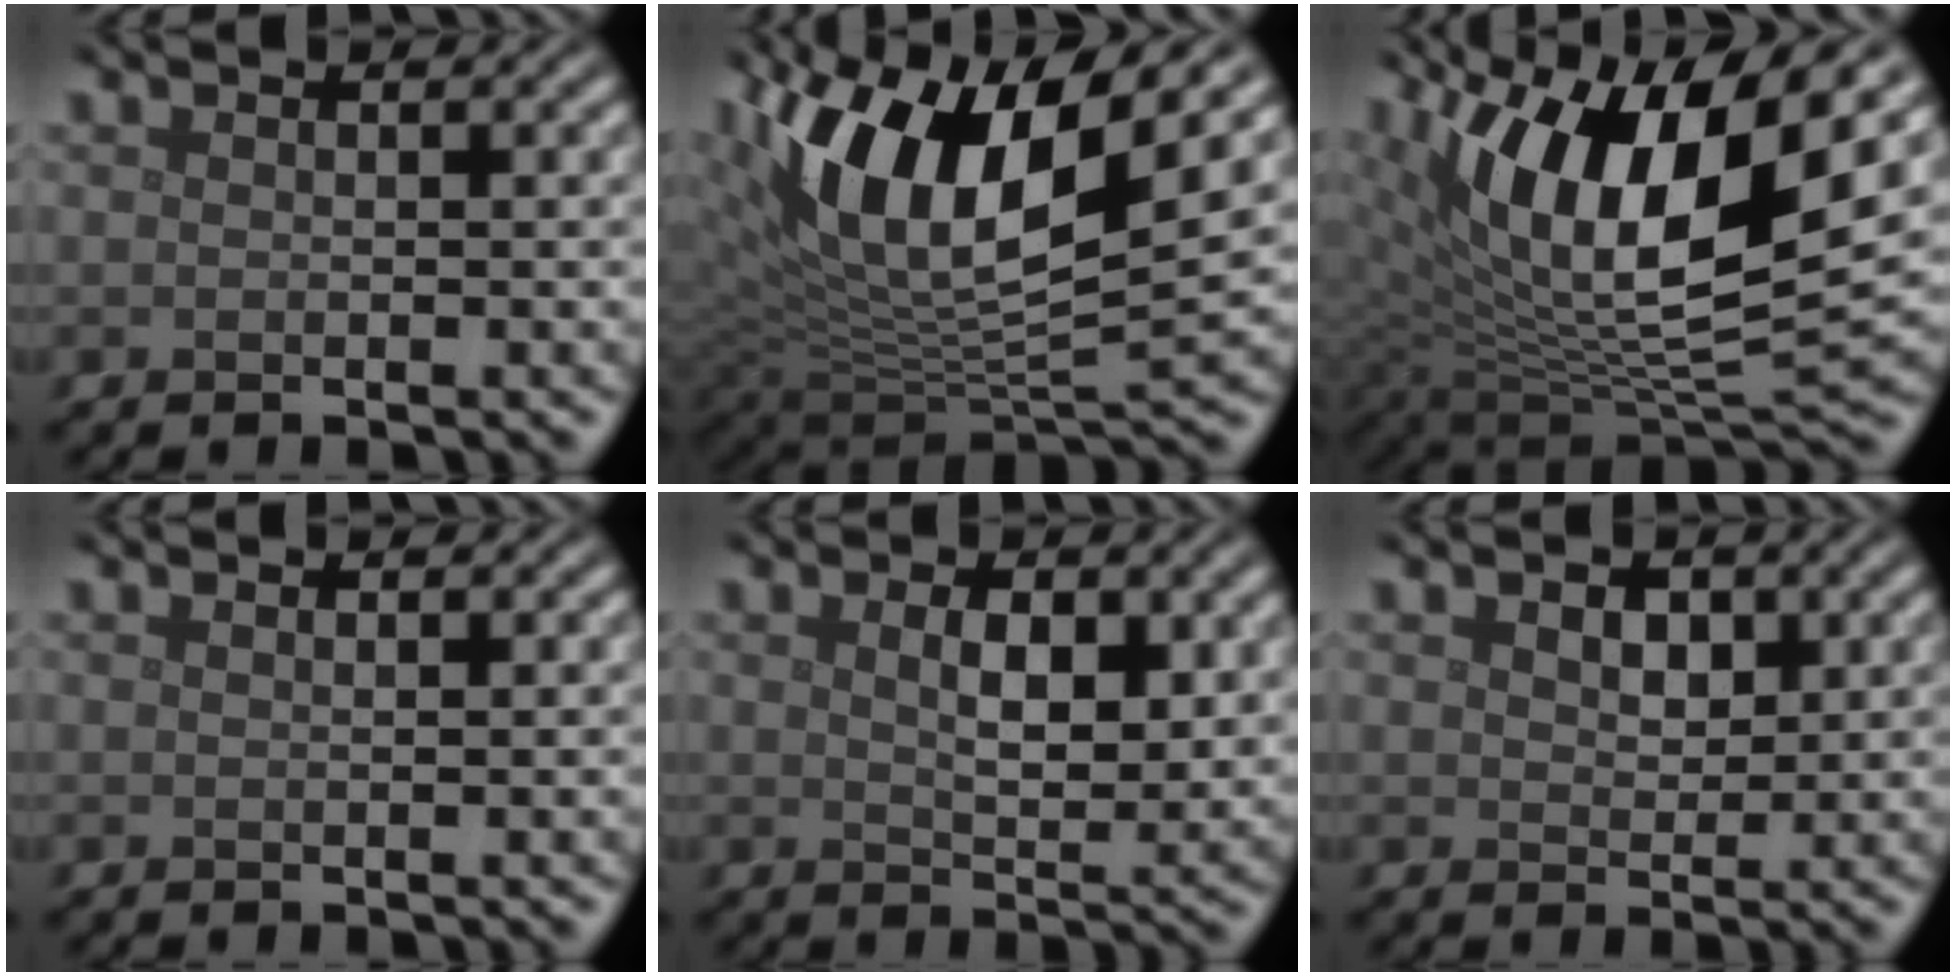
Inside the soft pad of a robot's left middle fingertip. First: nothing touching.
{"total": 12.5, "force": [5.6, 4.8, 10.0], "torque": [-0.191, 0.004, 0.103]}
{"total": 13.7, "force": [5.6, 5.3, 11.3], "torque": [-0.200, -0.003, 0.101]}
{"total": 0.7, "force": [0.3, 0.3, 0.5], "torque": [-0.001, 0.001, -0.001]}
{"total": 3.6, "force": [1.1, 1.6, 3.0], "torque": [-0.057, -0.006, 0.024]}
{"total": 1.9, "force": [0.9, 1.2, 1.2], "torque": [-0.021, -0.001, 0.016]}